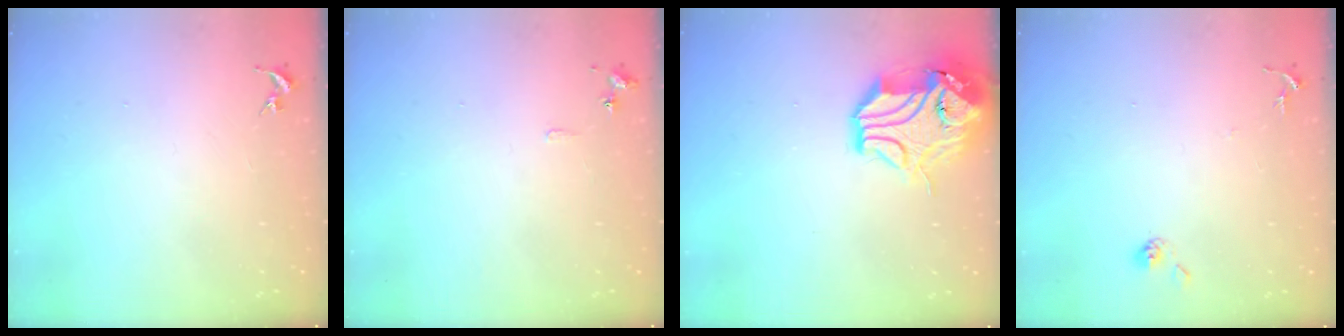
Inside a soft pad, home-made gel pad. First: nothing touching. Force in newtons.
{"total": 4.5, "press": 4.4, "slide": 0.6}
{"total": 16.2, "press": 16.1, "slide": 2.2}
{"total": 5.9, "press": 5.9, "slide": 0.5}